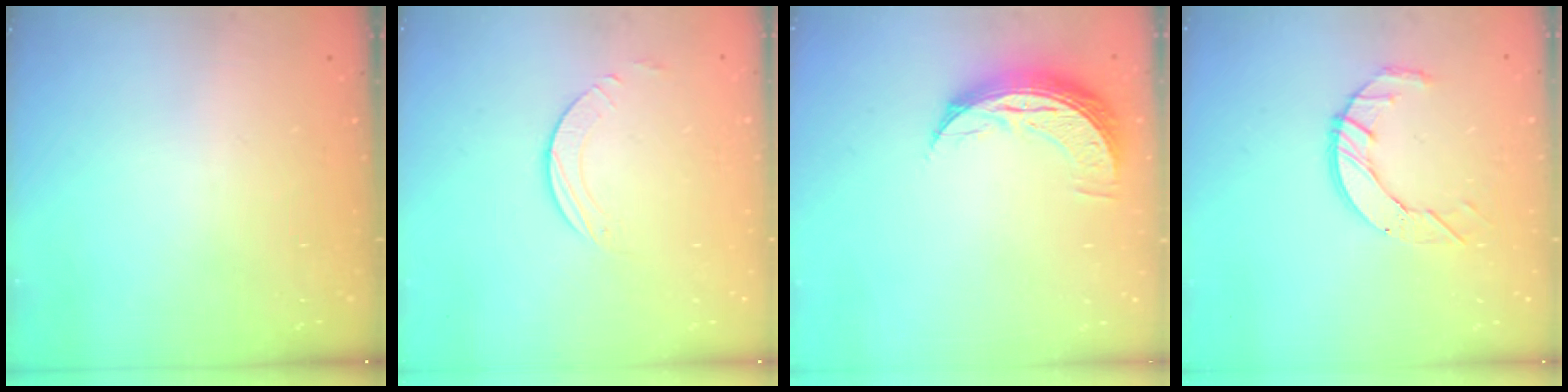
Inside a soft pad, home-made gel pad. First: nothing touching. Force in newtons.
{"total": 2.3, "press": 2.3, "slide": 0.2}
{"total": 8.3, "press": 8.3, "slide": 0.7}
{"total": 8.6, "press": 8.5, "slide": 0.8}